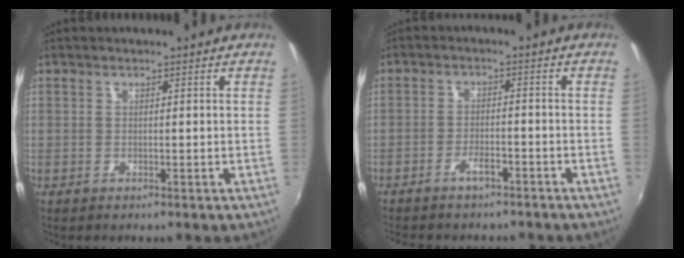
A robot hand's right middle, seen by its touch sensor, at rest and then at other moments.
{"total": 4.4, "force": [-3.6, 1.3, 2.1], "torque": [-0.055, 0.005, -0.059]}